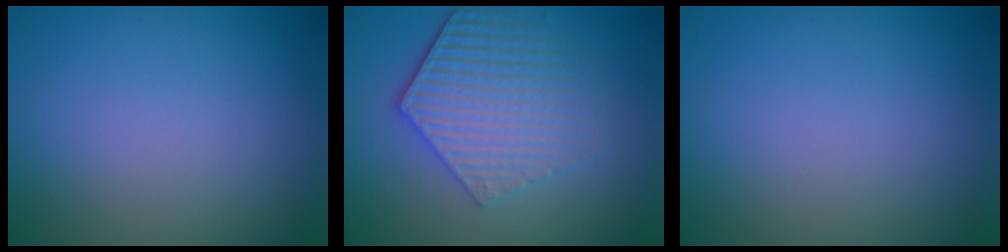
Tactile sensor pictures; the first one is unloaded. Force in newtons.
{"total": 5.9, "press": 4.4, "slide": 4.0}
{"total": 0.0}